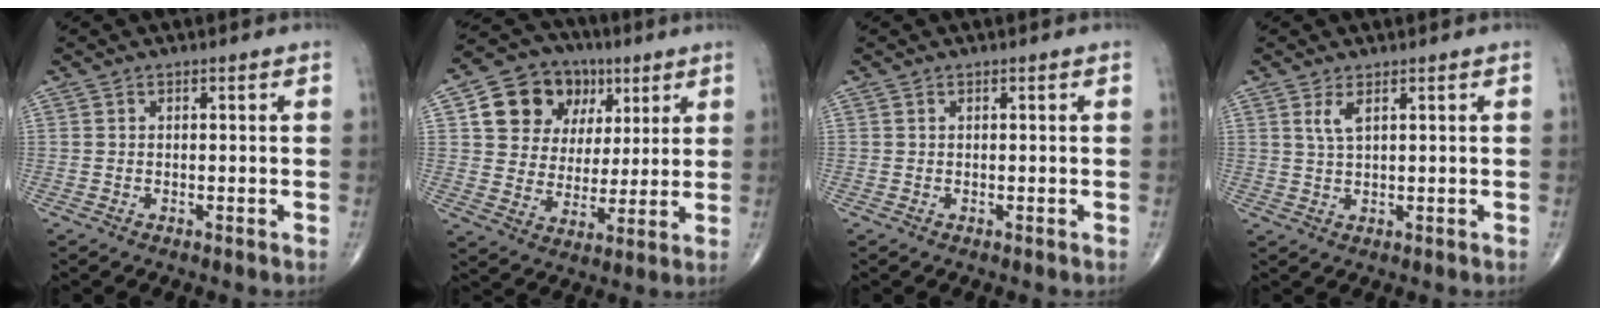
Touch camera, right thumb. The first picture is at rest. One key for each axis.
{"total": 15.4, "fx": 6.0, "fy": 12.4, "fz": 7.0, "tx": -0.076, "ty": 0.002, "tz": 0.106}
{"total": 0.0}
{"total": 2.6, "fx": 1.3, "fy": 0.7, "fz": 2.1, "tx": -0.050, "ty": -0.005, "tz": 0.032}